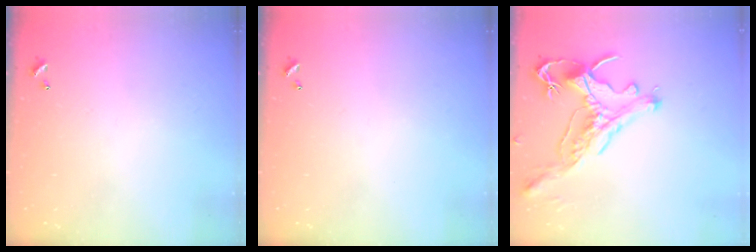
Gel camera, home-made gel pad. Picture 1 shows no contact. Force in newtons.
{"total": 0.0}
{"total": 1.2, "press": 0.9, "slide": 0.9}